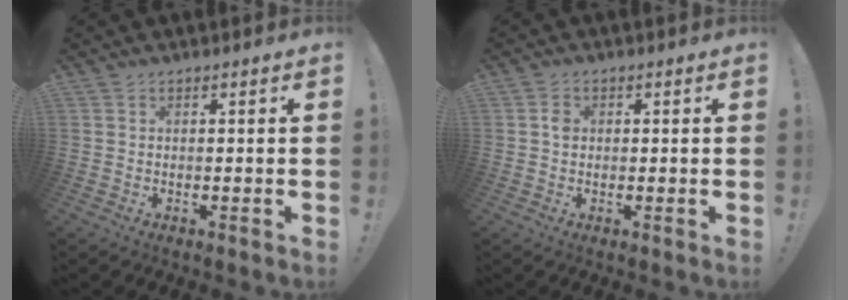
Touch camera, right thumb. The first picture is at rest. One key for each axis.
{"total": 2.0, "fx": 0.0, "fy": 1.7, "fz": 1.2, "tx": -0.021, "ty": 0.007, "tz": -0.002}